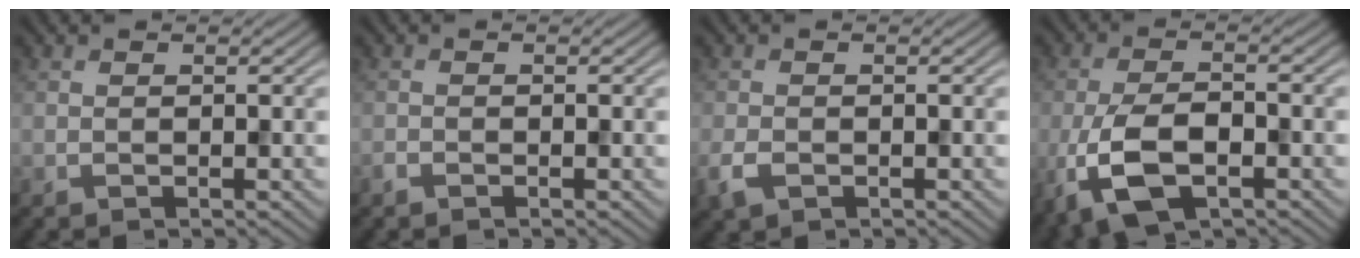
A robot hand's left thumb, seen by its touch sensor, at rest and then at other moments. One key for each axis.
{"total": 0.7, "fx": -0.6, "fy": 0.3, "fz": 0.3, "tx": -0.006, "ty": -0.001, "tz": -0.012}
{"total": 2.6, "fx": -1.3, "fy": 1.7, "fz": 1.6, "tx": -0.044, "ty": -0.008, "tz": -0.028}
{"total": 8.5, "fx": -3.5, "fy": 4.1, "fz": 6.6, "tx": -0.152, "ty": -0.013, "tz": -0.070}